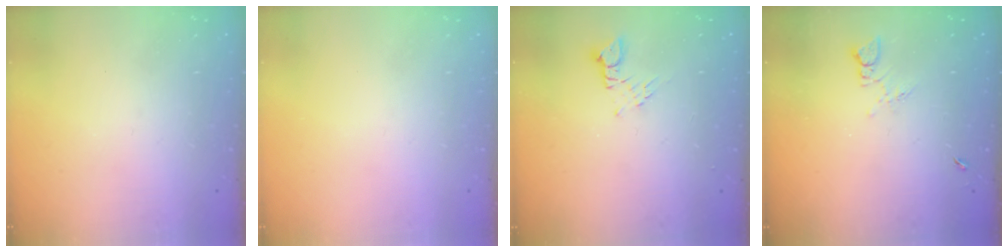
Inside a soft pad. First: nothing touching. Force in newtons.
{"total": 0.0}
{"total": 2.5, "press": 2.5, "slide": 0.3}
{"total": 3.5, "press": 3.5, "slide": 0.5}